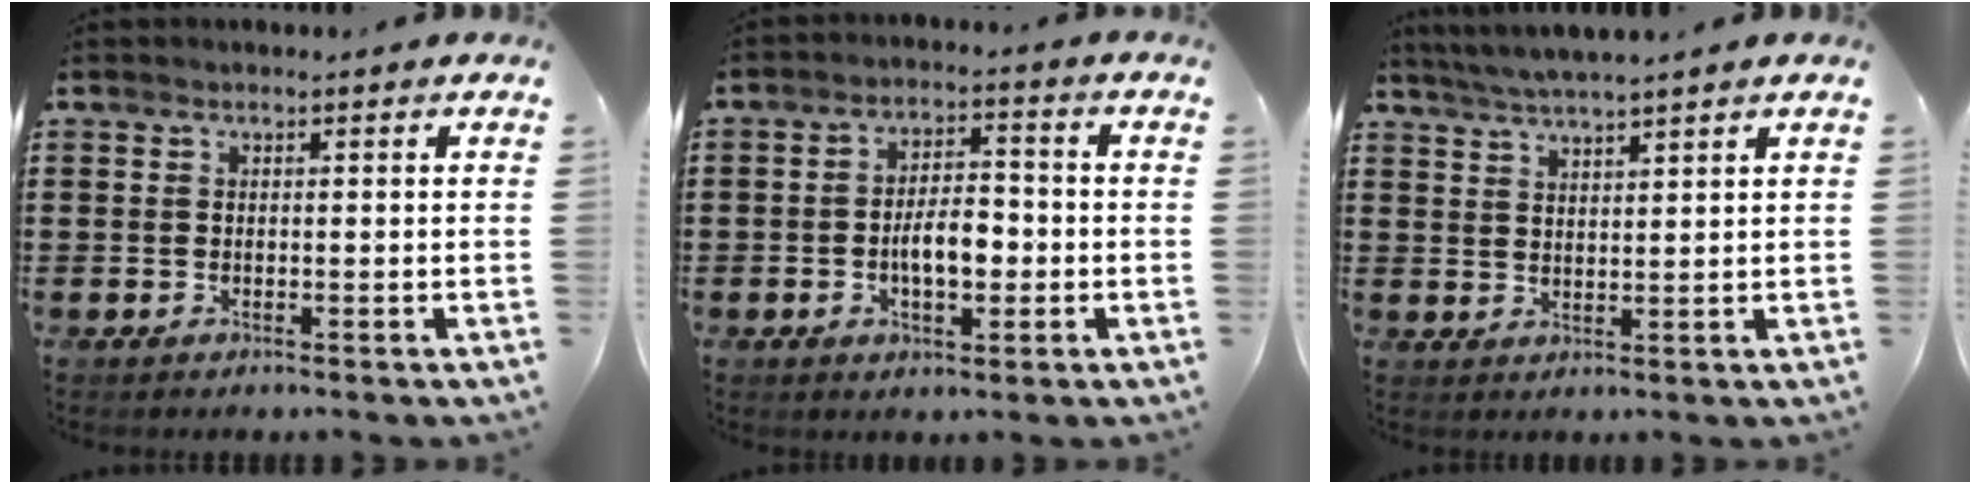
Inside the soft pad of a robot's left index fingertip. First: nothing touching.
{"total": 6.0, "force": [-1.2, 2.8, 5.2], "torque": [-0.091, 0.005, -0.027]}
{"total": 3.2, "force": [3.0, -0.7, 1.0], "torque": [-0.026, -0.010, 0.055]}